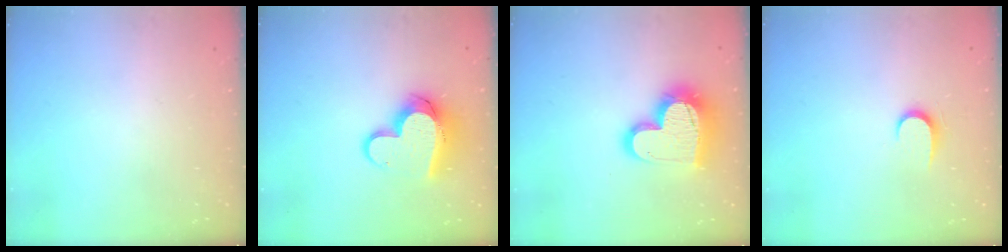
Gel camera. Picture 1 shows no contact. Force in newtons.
{"total": 16.0, "press": 15.9, "slide": 1.3}
{"total": 18.3, "press": 18.2, "slide": 1.6}
{"total": 6.1, "press": 6.1, "slide": 0.6}